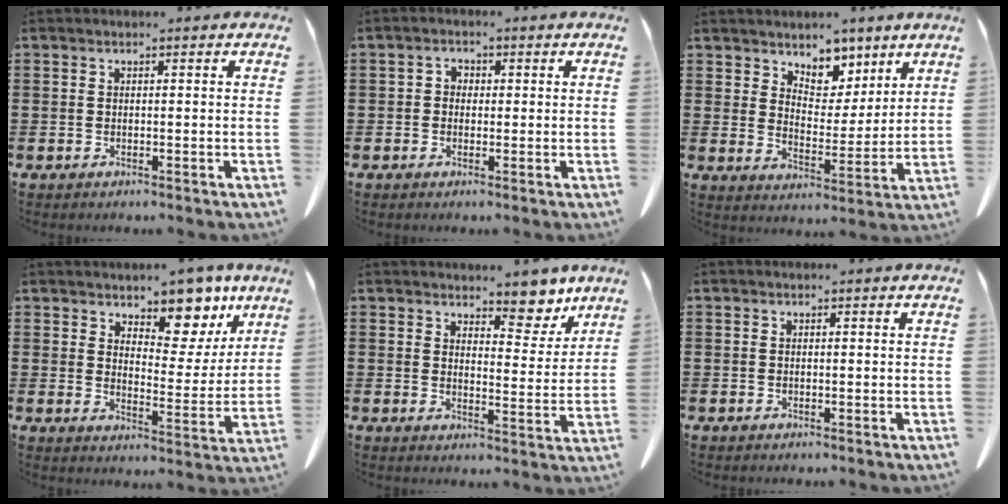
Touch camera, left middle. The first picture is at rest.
{"total": 1.4, "force": [-0.3, 1.1, 0.7], "torque": [-0.016, 0.005, -0.007]}
{"total": 5.4, "force": [4.4, 3.2, 0.4], "torque": [-0.030, -0.025, 0.078]}
{"total": 9.0, "force": [7.5, 3.4, 3.6], "torque": [-0.069, -0.050, 0.132]}
{"total": 6.1, "force": [5.5, 1.9, 1.8], "torque": [-0.031, -0.031, 0.096]}
{"total": 0.0}